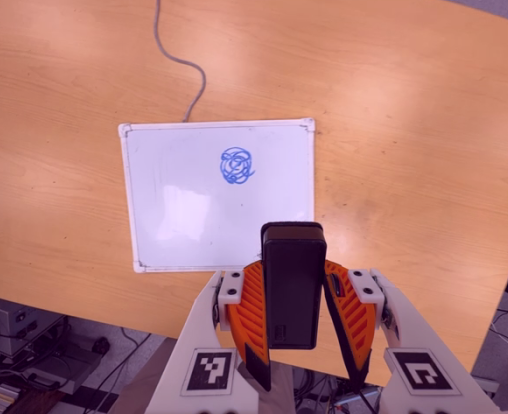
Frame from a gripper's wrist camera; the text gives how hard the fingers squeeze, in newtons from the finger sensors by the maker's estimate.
{"total": 4.6, "left": 3.7, "right": 5.5}